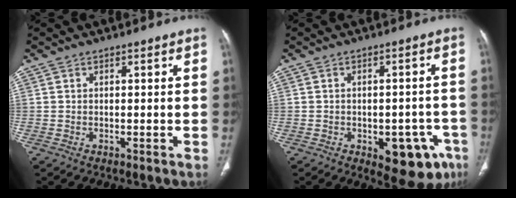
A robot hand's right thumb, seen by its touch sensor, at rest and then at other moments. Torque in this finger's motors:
{"motor_torque": [1.32, 0.92, 0.76, -0.80, 0.03]}